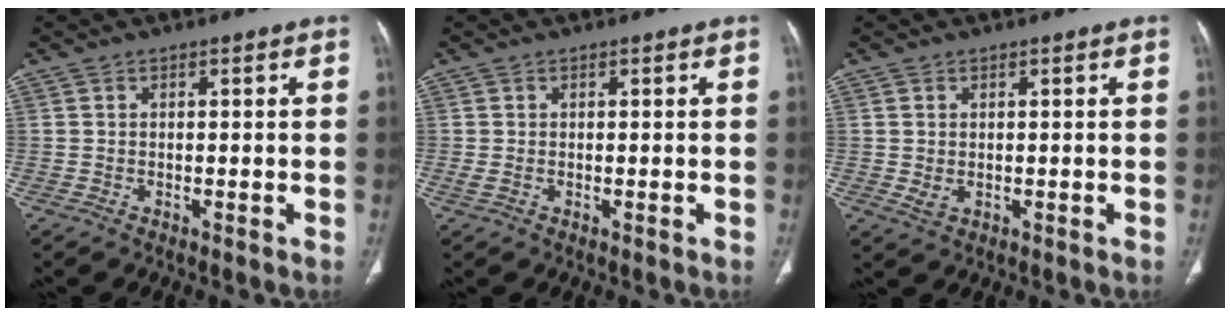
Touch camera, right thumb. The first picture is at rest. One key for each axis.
{"total": 0.9, "fx": -0.1, "fy": 0.5, "fz": 0.7, "tx": -0.021, "ty": -0.003, "tz": 0.001}
{"total": 2.0, "fx": 0.0, "fy": 1.4, "fz": 1.4, "tx": -0.030, "ty": -0.005, "tz": 0.007}